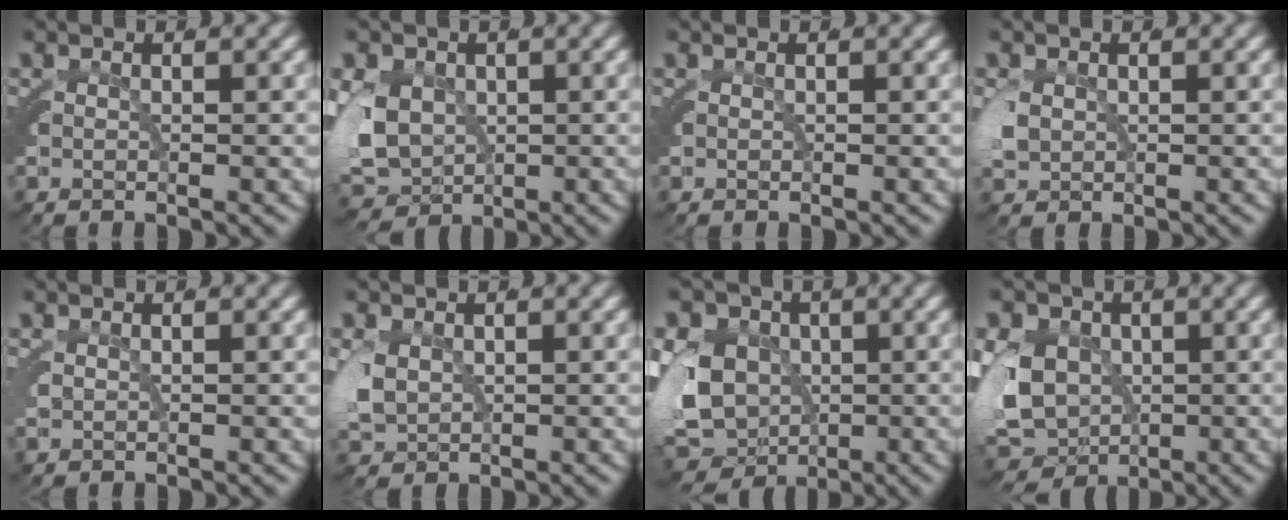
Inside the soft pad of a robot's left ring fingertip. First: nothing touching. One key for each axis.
{"total": 8.8, "fx": -0.3, "fy": 7.8, "fz": 4.0, "tx": -0.111, "ty": -0.035, "tz": 0.008}
{"total": 0.0}
{"total": 1.4, "fx": 0.7, "fy": 1.0, "fz": 0.8, "tx": -0.034, "ty": 0.007, "tz": 0.013}
{"total": 0.9, "fx": 0.8, "fy": 0.4, "fz": 0.2, "tx": -0.017, "ty": 0.003, "tz": 0.015}
{"total": 2.6, "fx": 0.9, "fy": 1.9, "fz": 1.6, "tx": -0.057, "ty": -0.005, "tz": 0.026}
{"total": 15.2, "fx": -1.6, "fy": 13.5, "fz": 6.7, "tx": -0.173, "ty": -0.048, "tz": -0.025}
{"total": 12.2, "fx": -1.5, "fy": 10.7, "fz": 5.5, "tx": -0.135, "ty": -0.037, "tz": -0.019}